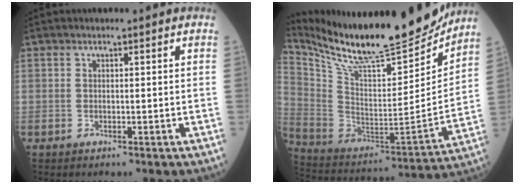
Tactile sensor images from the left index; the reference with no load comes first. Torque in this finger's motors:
{"motor_torque": [0.57, -1.57, 0.21, 0.09]}